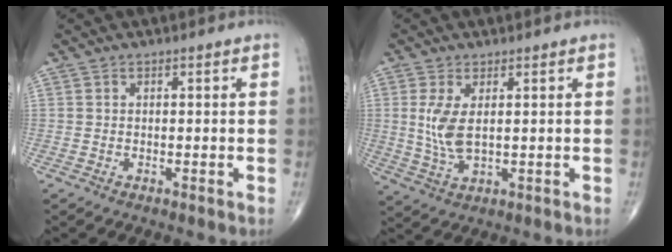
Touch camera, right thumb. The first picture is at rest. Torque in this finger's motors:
{"motor_torque": [-0.42, 0.49, 0.38, 0.73, 0.07]}